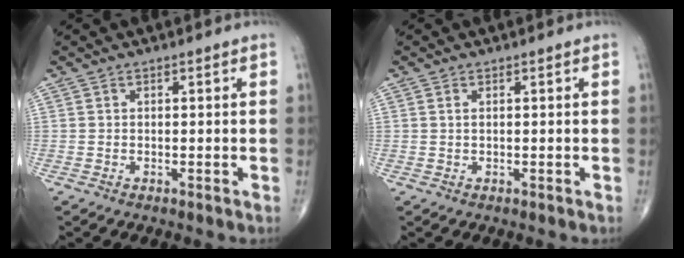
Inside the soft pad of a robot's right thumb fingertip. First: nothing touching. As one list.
[{"total": 0.8, "force": [0.3, 0.3, 0.6], "torque": [-0.016, 0.004, 0.008]}]